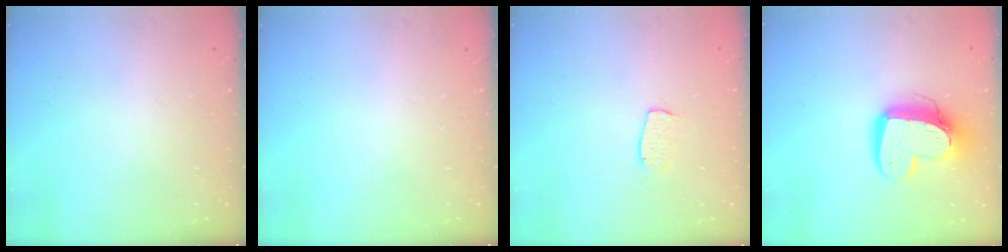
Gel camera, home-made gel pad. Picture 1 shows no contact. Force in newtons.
{"total": 0.0}
{"total": 5.7, "press": 5.7, "slide": 0.4}
{"total": 13.7, "press": 13.7, "slide": 1.3}